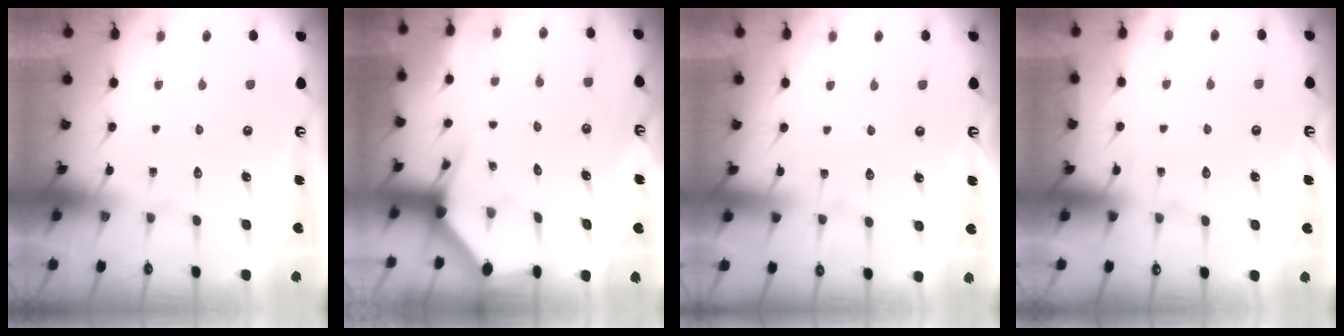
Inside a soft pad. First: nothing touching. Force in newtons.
{"total": 2.8, "press": 2.8, "slide": 0.0}
{"total": 2.8, "press": 2.8, "slide": 0.3}
{"total": 3.9, "press": 3.9, "slide": 0.5}